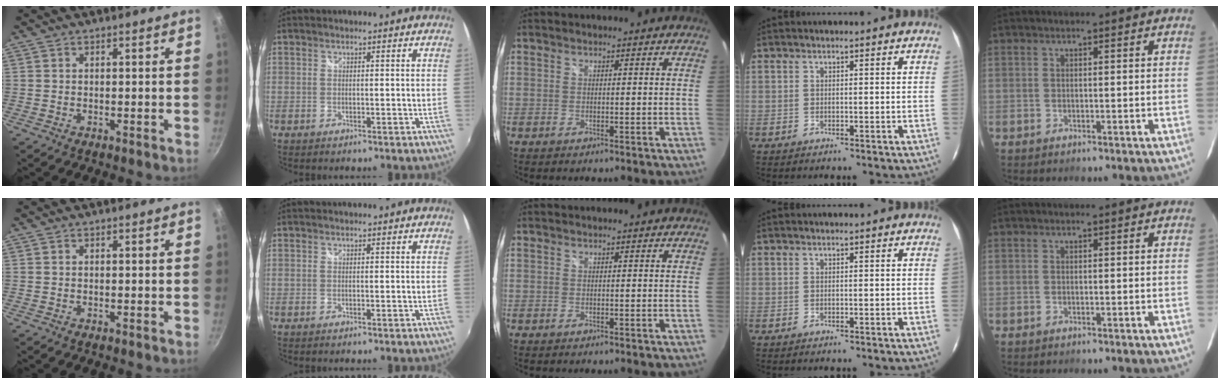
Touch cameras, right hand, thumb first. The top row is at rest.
{}